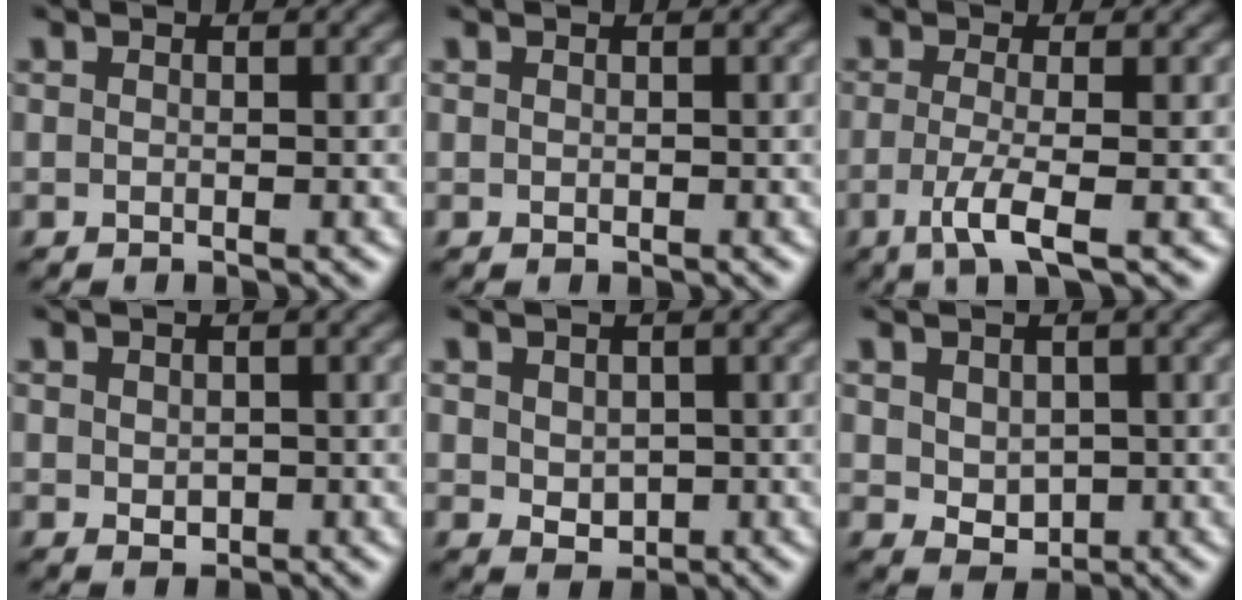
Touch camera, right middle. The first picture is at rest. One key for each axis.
{"total": 0.0}
{"total": 3.5, "fx": -1.2, "fy": 0.8, "fz": 3.2, "tx": -0.063, "ty": -0.007, "tz": -0.028}
{"total": 1.1, "fx": 0.1, "fy": 0.8, "fz": 0.6, "tx": -0.010, "ty": -0.004, "tz": 0.006}
{"total": 1.8, "fx": 0.2, "fy": 1.4, "fz": 1.1, "tx": -0.020, "ty": -0.004, "tz": 0.010}
{"total": 2.2, "fx": 0.3, "fy": 1.8, "fz": 1.3, "tx": -0.026, "ty": -0.006, "tz": 0.010}